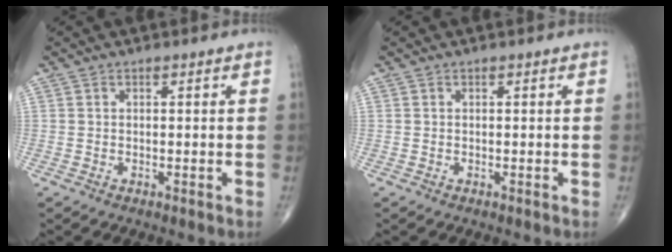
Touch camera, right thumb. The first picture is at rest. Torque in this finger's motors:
{"motor_torque": [-0.13, 0.13, 0.00, 0.00, 0.00]}